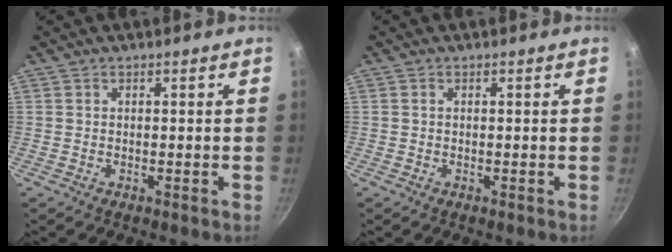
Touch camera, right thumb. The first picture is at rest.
{"total": 0.0}